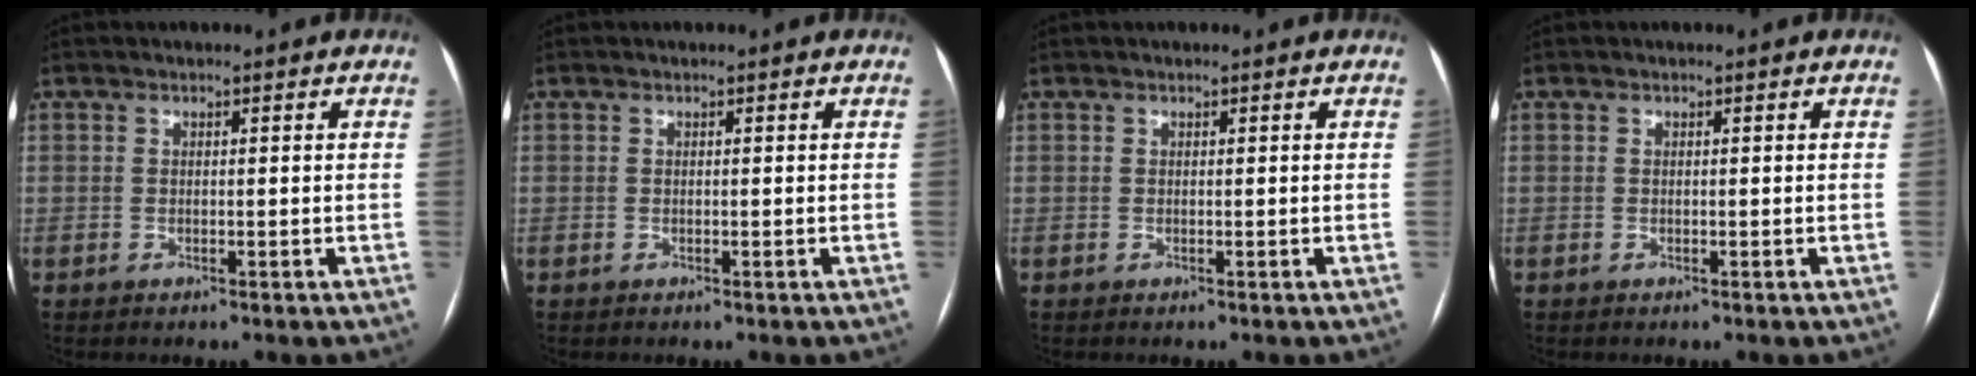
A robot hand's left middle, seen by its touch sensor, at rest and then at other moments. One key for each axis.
{"total": 0.0}
{"total": 0.0}
{"total": 0.0}